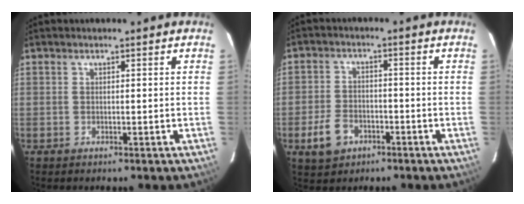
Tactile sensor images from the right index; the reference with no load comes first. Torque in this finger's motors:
{"motor_torque": [0.21, -0.17, -0.05, -0.07]}